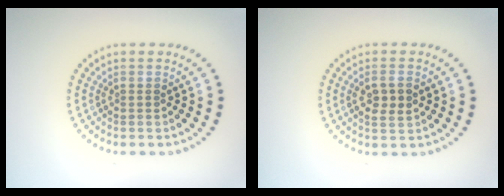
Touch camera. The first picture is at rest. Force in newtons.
{"total": 2.5, "press": 2.4, "slide": 0.3}